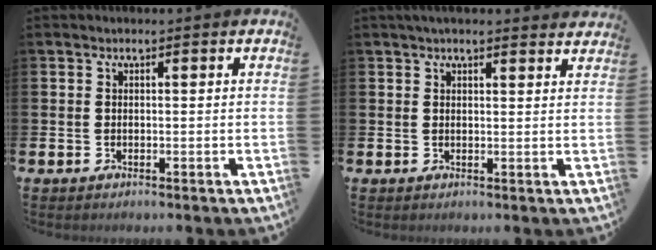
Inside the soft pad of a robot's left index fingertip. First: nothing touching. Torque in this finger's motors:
{"motor_torque": [1.04, -1.10, 0.19, 0.07]}